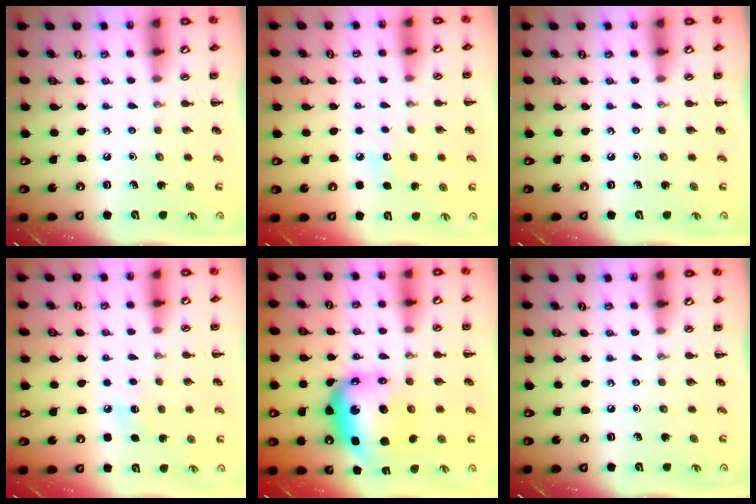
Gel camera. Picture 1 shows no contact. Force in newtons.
{"total": 5.9, "press": 5.7, "slide": 1.4}
{"total": 0.0}
{"total": 6.7, "press": 6.4, "slide": 1.8}
{"total": 9.5, "press": 9.0, "slide": 2.9}
{"total": 0.0}